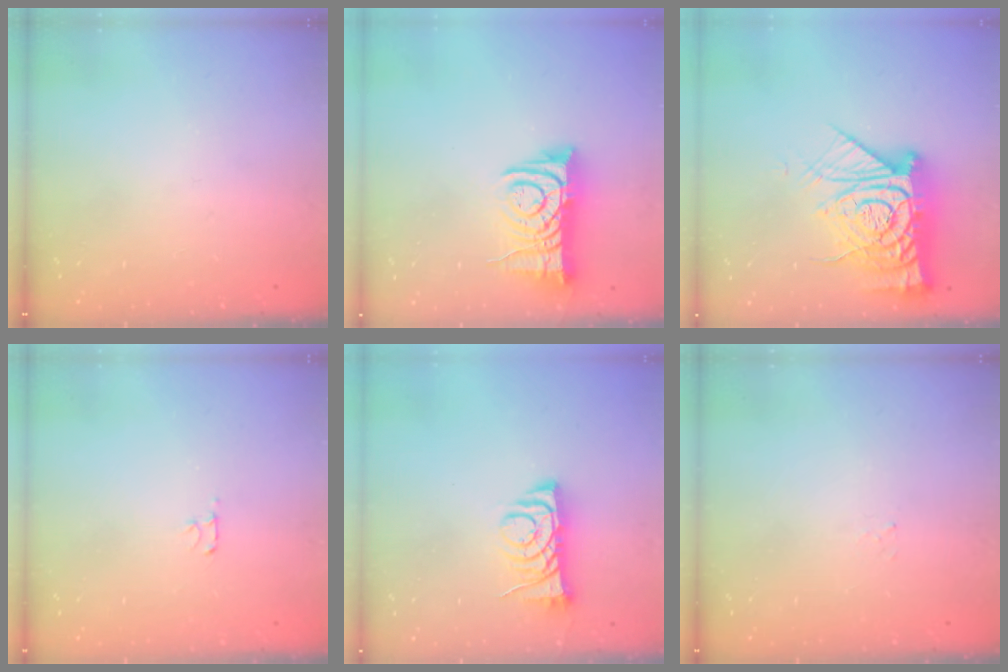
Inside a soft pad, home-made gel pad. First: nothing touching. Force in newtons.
{"total": 10.7, "press": 10.6, "slide": 1.2}
{"total": 22.0, "press": 21.9, "slide": 2.2}
{"total": 2.5, "press": 2.4, "slide": 0.3}
{"total": 7.6, "press": 7.5, "slide": 1.0}
{"total": 1.5, "press": 1.5, "slide": 0.2}